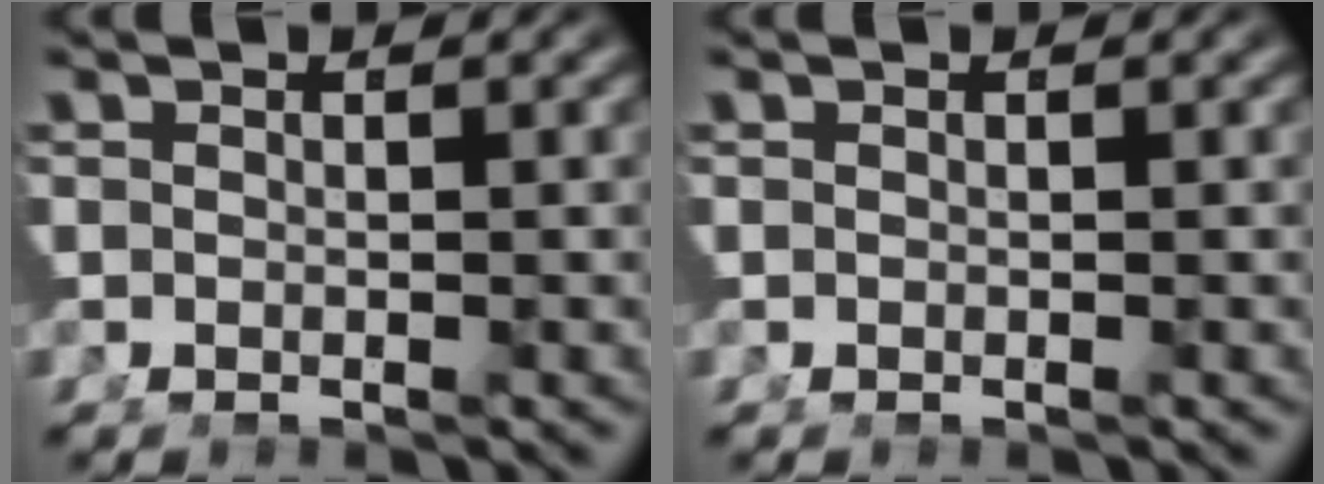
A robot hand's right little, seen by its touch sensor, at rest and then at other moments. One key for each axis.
{"total": 0.0}